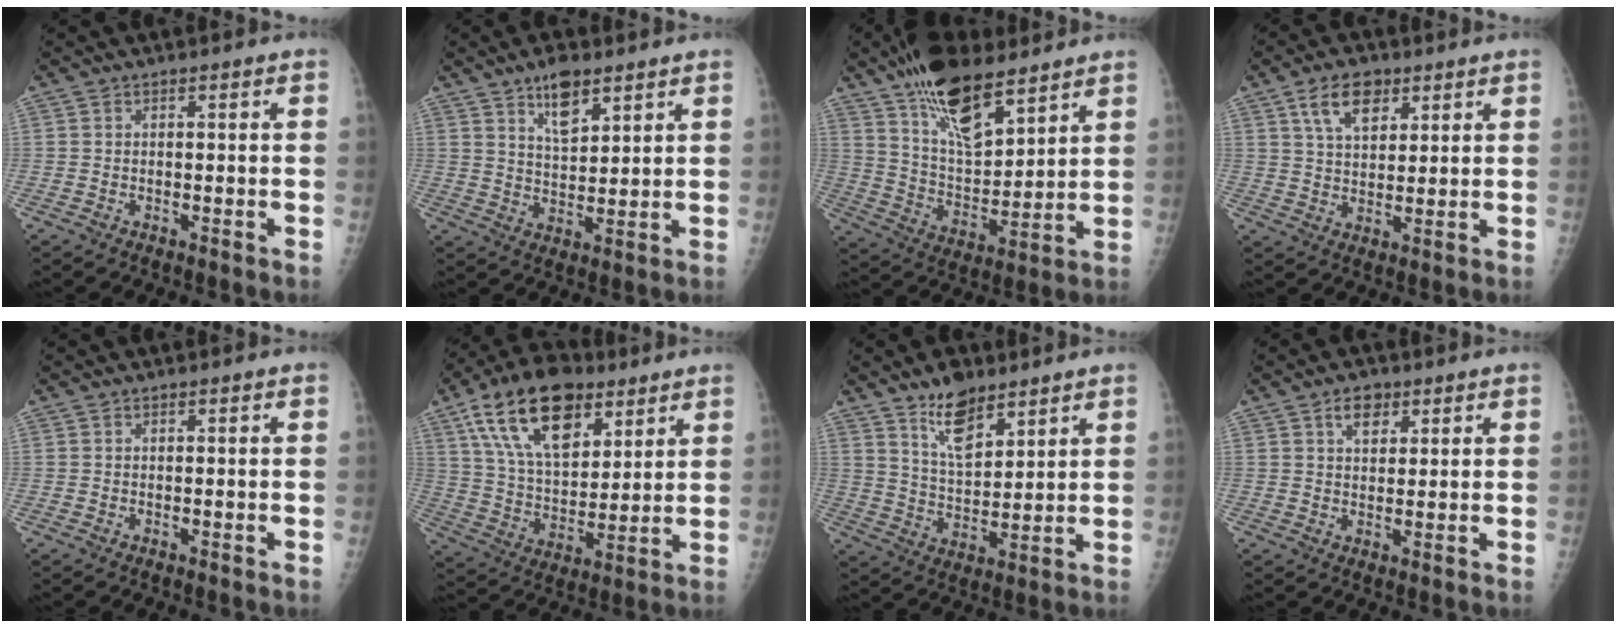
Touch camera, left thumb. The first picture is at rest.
{"total": 7.4, "force": [4.8, 3.2, 4.7], "torque": [-0.062, -0.031, 0.083]}
{"total": 17.1, "force": [11.9, 6.8, 10.2], "torque": [-0.146, -0.064, 0.220]}
{"total": 8.0, "force": [4.3, 4.6, 5.0], "torque": [-0.065, -0.021, 0.076]}
{"total": 0.0}
{"total": 20.9, "force": [11.0, 11.3, 13.7], "torque": [-0.215, -0.030, 0.192]}
{"total": 9.5, "force": [6.6, 4.3, 5.4], "torque": [-0.071, -0.048, 0.123]}
{"total": 4.3, "force": [2.4, 2.8, 2.3], "torque": [-0.019, -0.012, 0.037]}